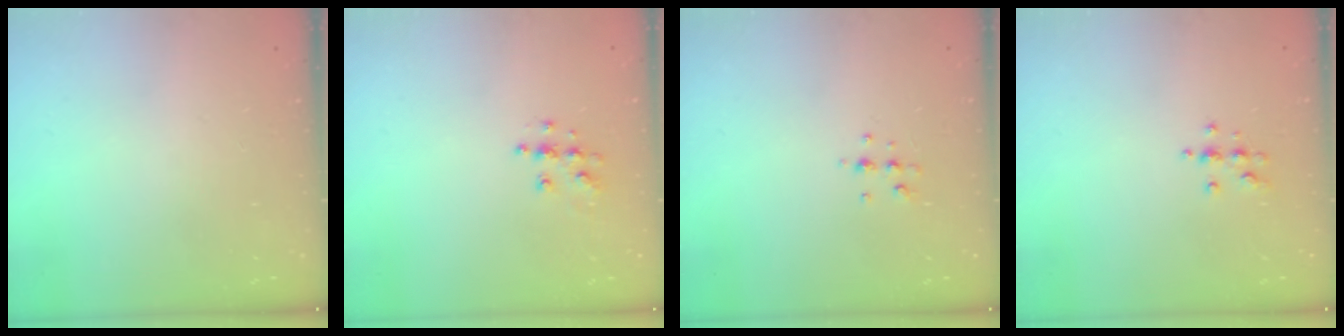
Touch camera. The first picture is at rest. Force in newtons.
{"total": 6.4, "press": 6.4, "slide": 0.2}
{"total": 5.4, "press": 5.3, "slide": 1.1}
{"total": 6.2, "press": 6.1, "slide": 1.3}